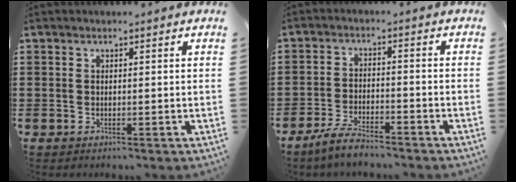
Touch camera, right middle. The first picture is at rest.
{"total": 4.6, "force": [-4.1, 0.7, 2.0], "torque": [-0.046, 0.000, -0.083]}